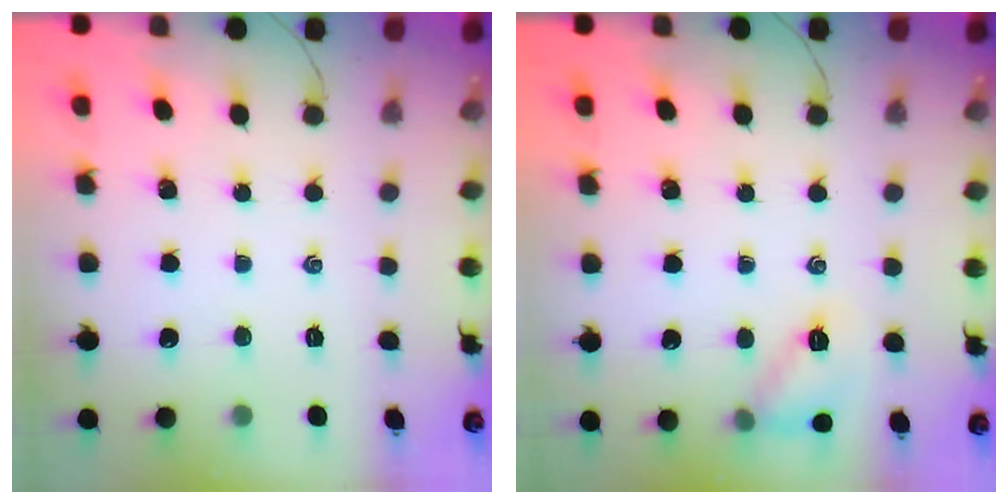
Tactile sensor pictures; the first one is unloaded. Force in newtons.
{"total": 10.0, "press": 9.8, "slide": 1.7}